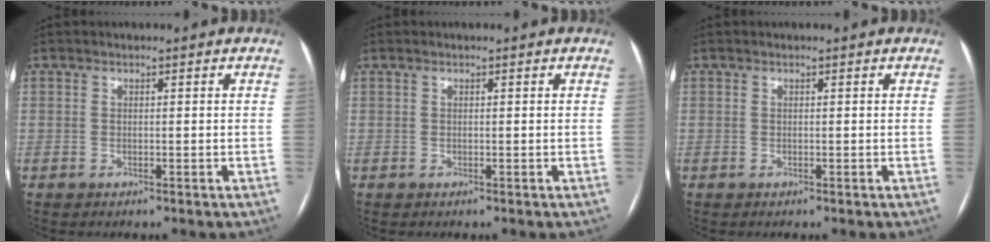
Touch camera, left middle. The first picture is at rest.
{"total": 0.0}
{"total": 0.0}